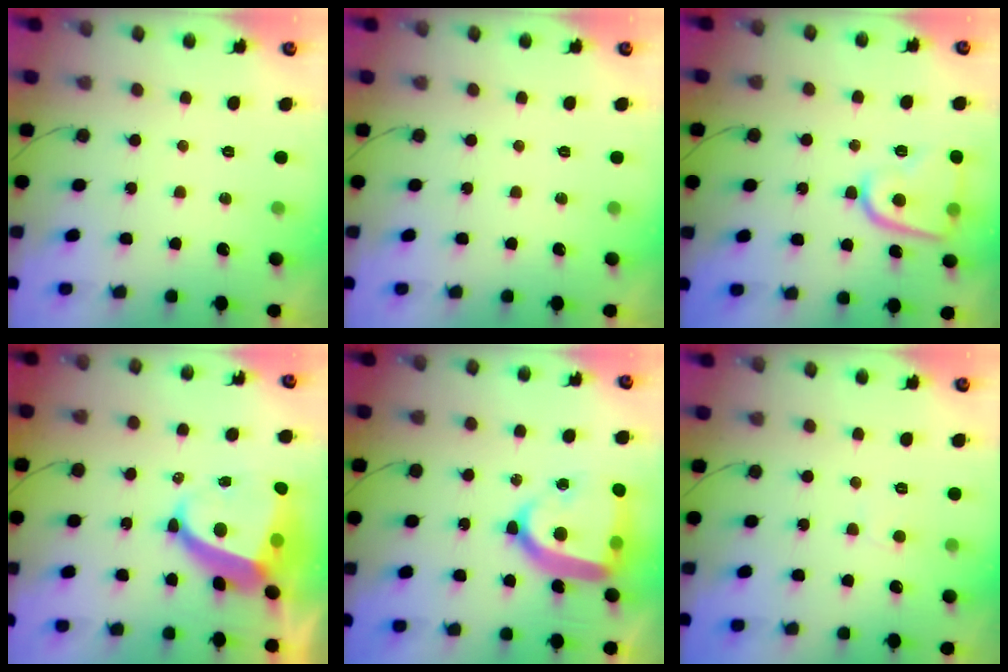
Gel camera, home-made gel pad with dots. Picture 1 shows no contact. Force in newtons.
{"total": 0.0}
{"total": 11.8, "press": 11.7, "slide": 0.7}
{"total": 10.3, "press": 10.3, "slide": 1.2}
{"total": 20.5, "press": 20.4, "slide": 1.8}
{"total": 5.1, "press": 5.1, "slide": 0.5}